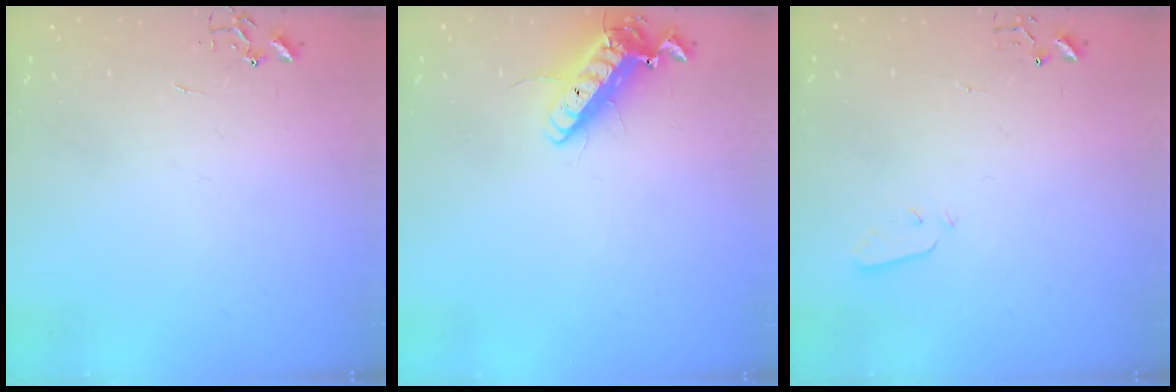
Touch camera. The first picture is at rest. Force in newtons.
{"total": 14.3, "press": 14.0, "slide": 2.8}
{"total": 3.0, "press": 3.0, "slide": 0.3}